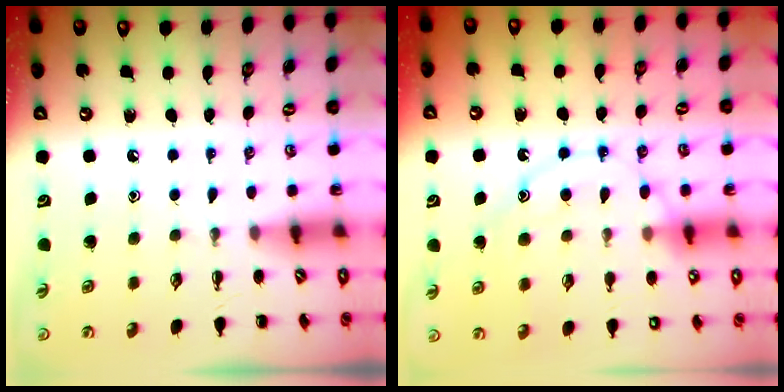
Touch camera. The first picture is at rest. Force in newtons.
{"total": 14.4, "press": 14.3, "slide": 0.8}